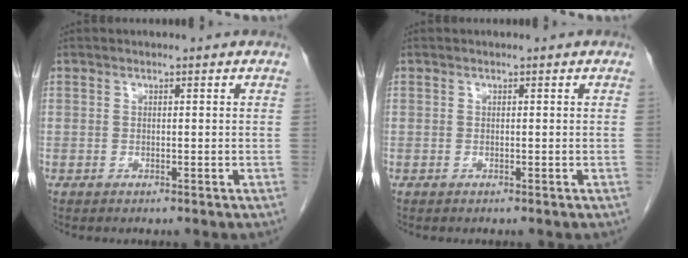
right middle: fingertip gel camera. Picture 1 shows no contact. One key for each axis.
{"total": 0.0}